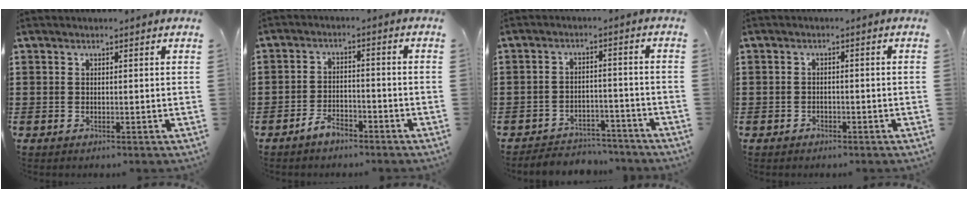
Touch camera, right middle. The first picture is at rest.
{"total": 3.8, "force": [-3.3, 1.4, 1.2], "torque": [-0.030, 0.007, -0.067]}
{"total": 4.4, "force": [-4.3, 0.8, -0.1], "torque": [-0.004, 0.006, -0.092]}
{"total": 1.3, "force": [-0.9, 0.9, -0.1], "torque": [-0.002, 0.003, -0.021]}